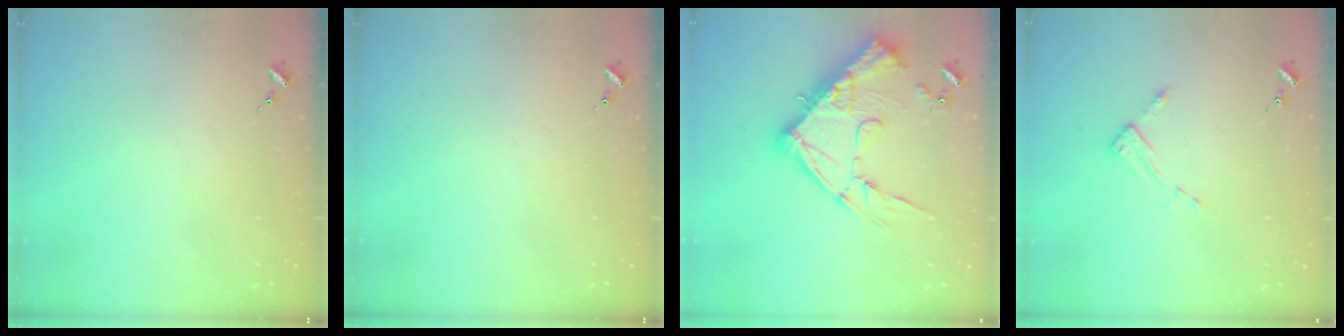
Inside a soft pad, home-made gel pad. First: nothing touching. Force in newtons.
{"total": 0.0}
{"total": 20.7, "press": 20.6, "slide": 2.2}
{"total": 2.6, "press": 2.6, "slide": 0.4}